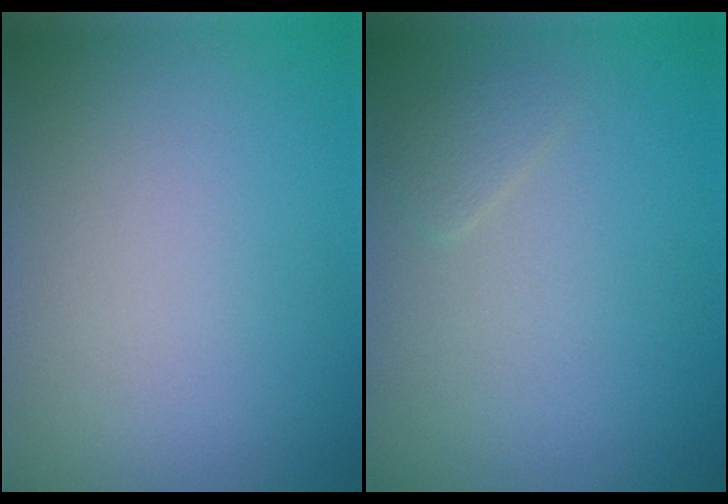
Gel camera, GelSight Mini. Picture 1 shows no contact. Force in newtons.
{"total": 0.9, "press": 0.9, "slide": 0.0}